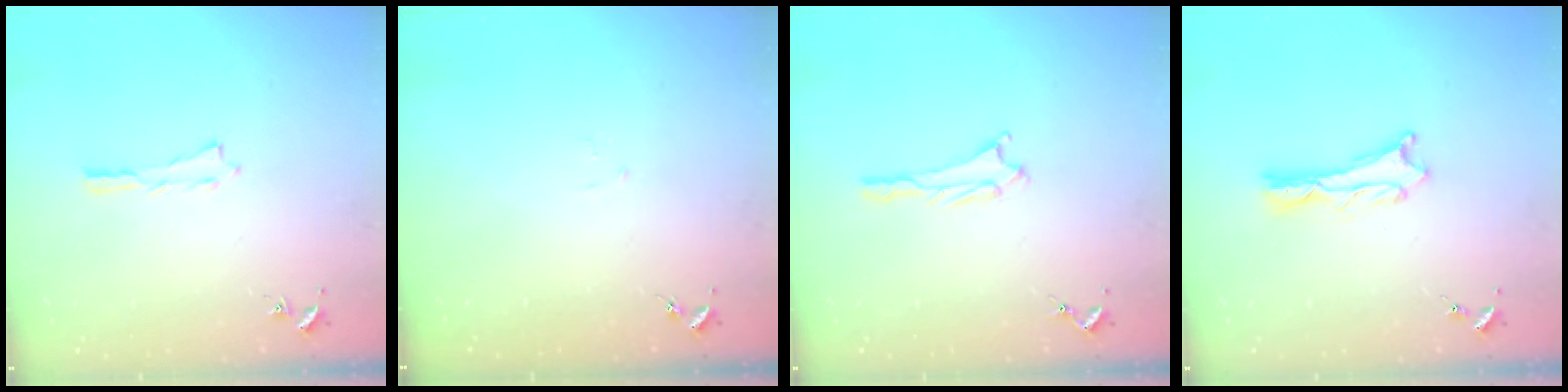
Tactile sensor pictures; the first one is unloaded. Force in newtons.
{"total": 1.0, "press": 1.0, "slide": 0.1}
{"total": 0.8, "press": 0.8, "slide": 0.1}
{"total": 1.1, "press": 1.0, "slide": 0.2}